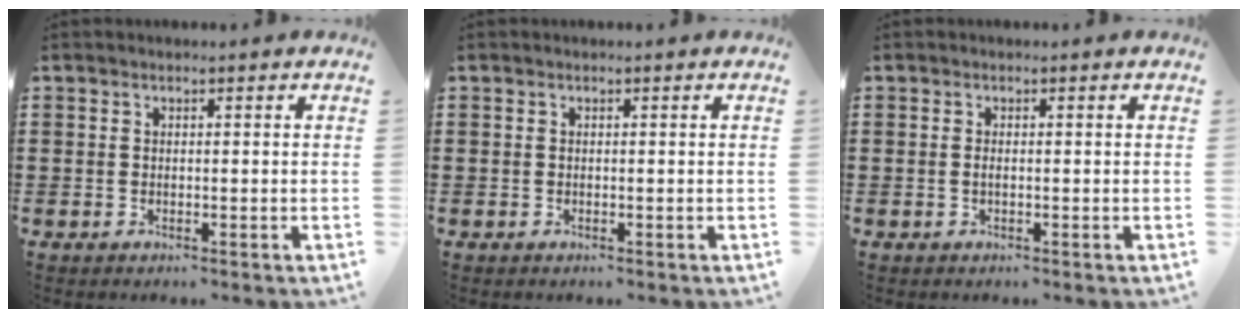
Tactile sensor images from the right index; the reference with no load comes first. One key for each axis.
{"total": 0.0}
{"total": 0.5, "fx": -0.1, "fy": 0.1, "fz": 0.5, "tx": -0.010, "ty": -0.002, "tz": 0.000}